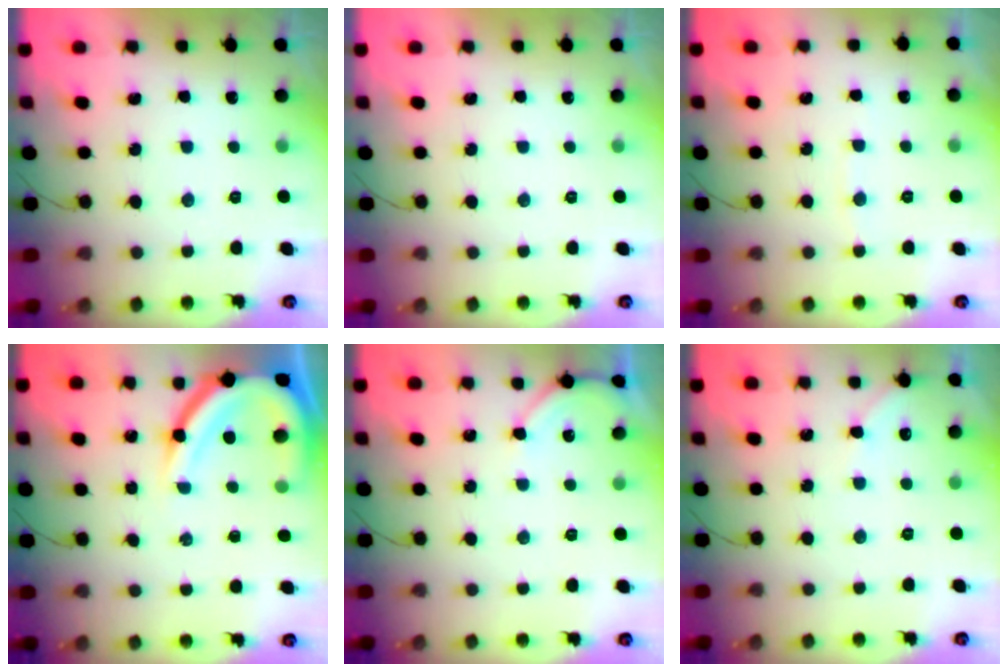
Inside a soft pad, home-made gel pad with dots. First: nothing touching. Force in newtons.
{"total": 0.0}
{"total": 2.2, "press": 2.2, "slide": 0.3}
{"total": 14.3, "press": 14.3, "slide": 1.3}
{"total": 5.4, "press": 5.4, "slide": 0.9}
{"total": 3.3, "press": 3.2, "slide": 0.5}